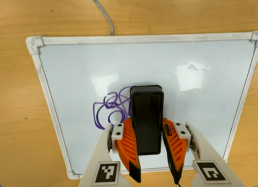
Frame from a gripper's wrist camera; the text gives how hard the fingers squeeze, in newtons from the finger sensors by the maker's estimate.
{"total": 13.0, "left": 12.6, "right": 13.3}